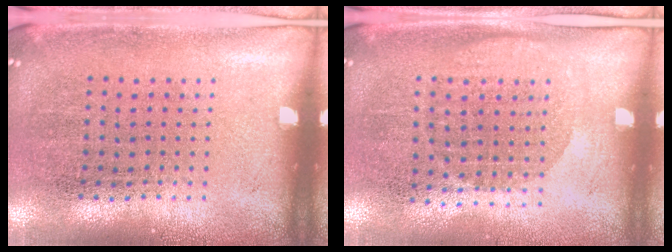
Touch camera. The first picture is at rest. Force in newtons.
{"total": 1.1, "press": 1.0, "slide": 0.4}